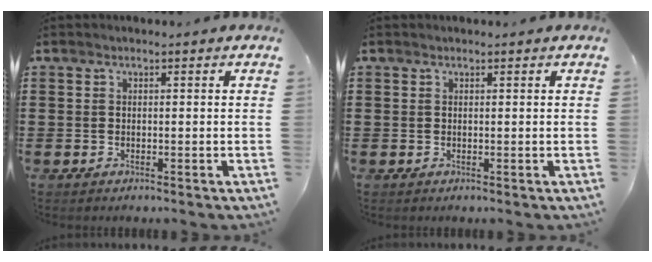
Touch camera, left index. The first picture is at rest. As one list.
[{"total": 0.0}]